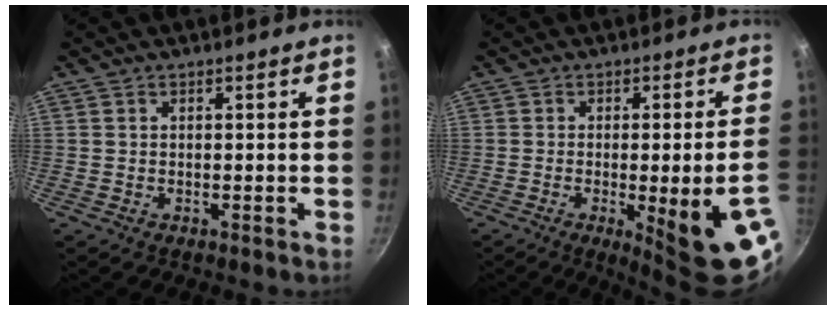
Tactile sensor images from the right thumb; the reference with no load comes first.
{"total": 15.5, "force": [-4.7, 2.6, 14.6], "torque": [-0.174, 0.006, -0.049]}